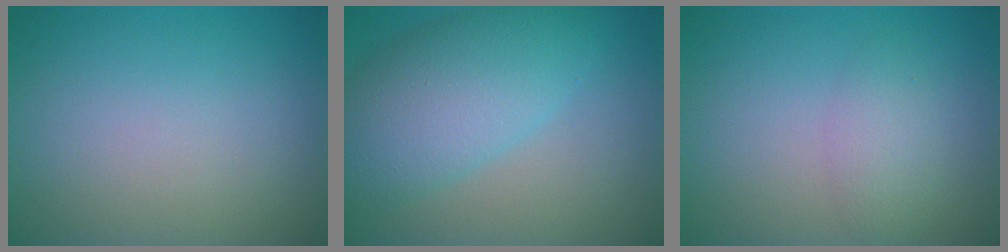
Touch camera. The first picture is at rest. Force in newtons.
{"total": 7.6, "press": 7.6, "slide": 0.3}
{"total": 2.1, "press": 2.1, "slide": 0.1}